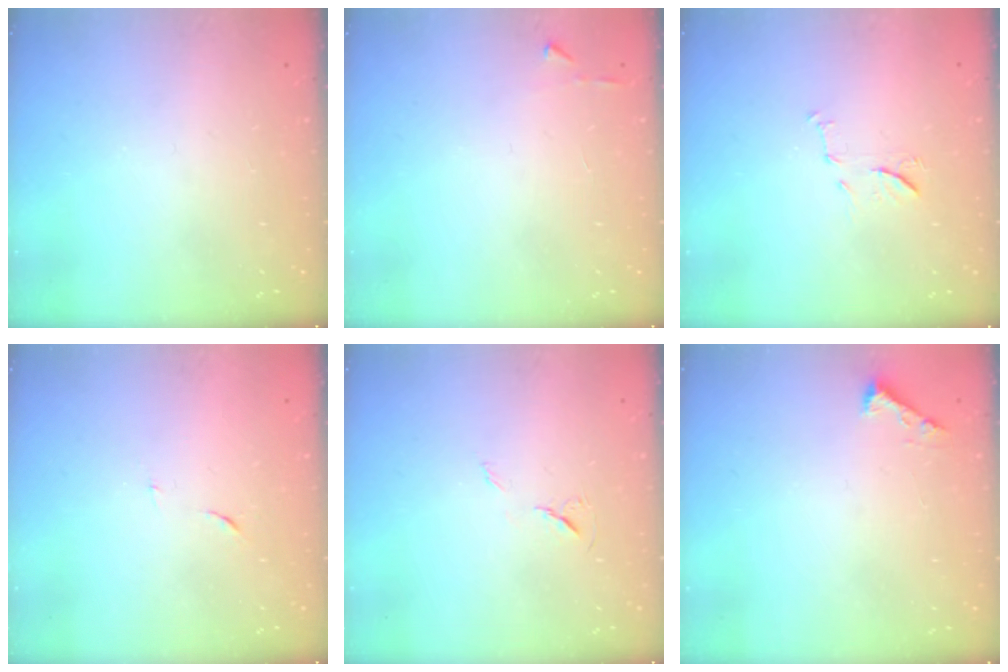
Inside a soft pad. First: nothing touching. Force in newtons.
{"total": 3.2, "press": 3.2, "slide": 0.4}
{"total": 7.4, "press": 7.3, "slide": 0.6}
{"total": 4.5, "press": 4.3, "slide": 1.0}
{"total": 5.8, "press": 5.4, "slide": 2.2}
{"total": 2.3, "press": 2.3, "slide": 0.3}